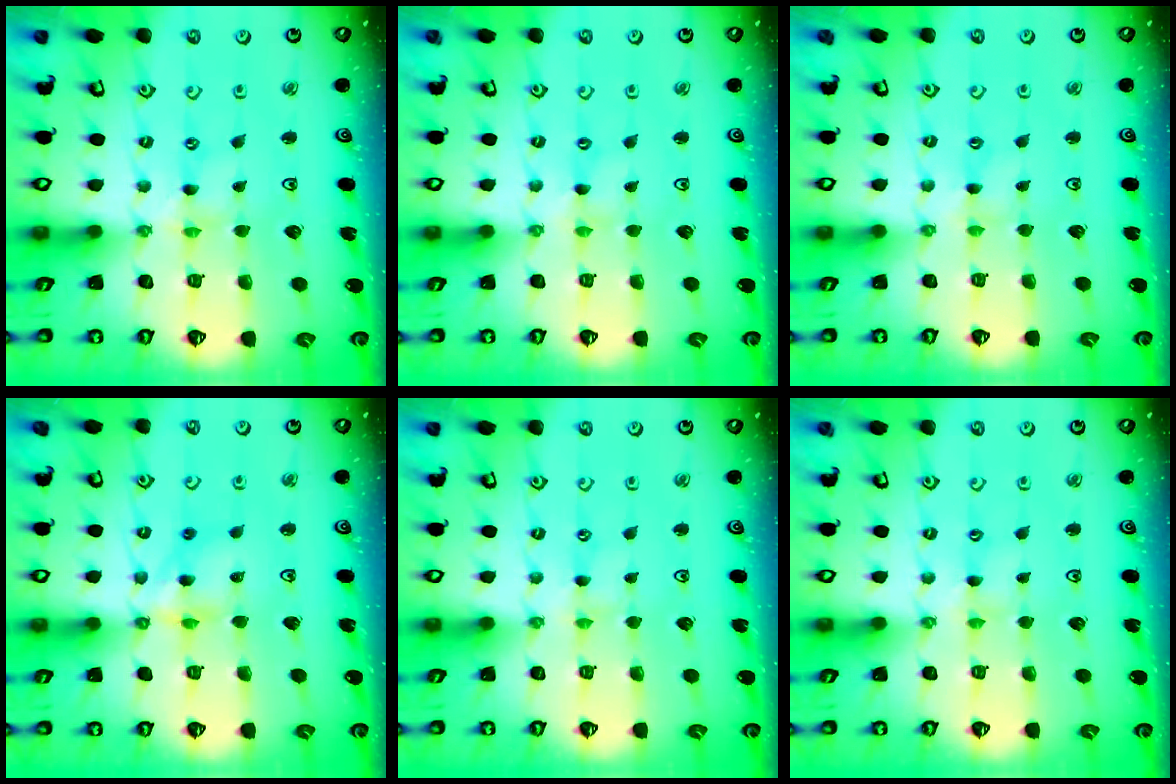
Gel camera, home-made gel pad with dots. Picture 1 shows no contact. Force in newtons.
{"total": 0.0}
{"total": 1.3, "press": 1.3, "slide": 0.3}
{"total": 10.2, "press": 10.2, "slide": 1.2}
{"total": 1.2, "press": 1.2, "slide": 0.3}
{"total": 1.7, "press": 1.7, "slide": 0.4}